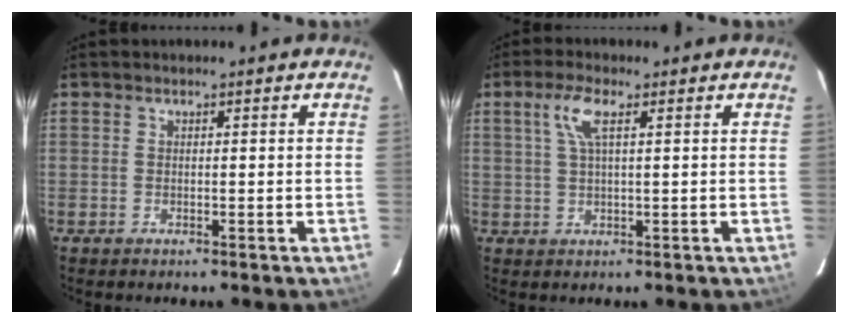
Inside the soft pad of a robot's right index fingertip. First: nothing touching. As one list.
[{"total": 4.6, "force": [1.8, 1.1, 4.2], "torque": [-0.088, 0.008, 0.036]}]